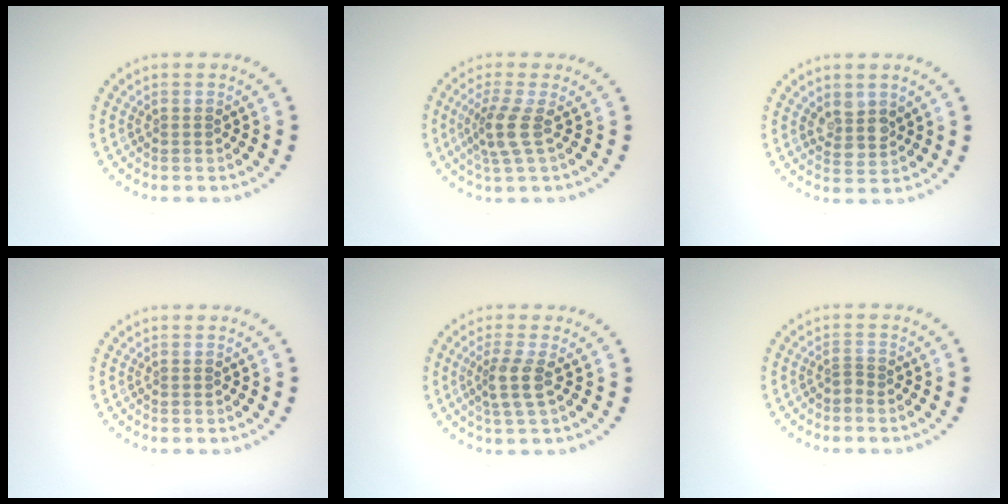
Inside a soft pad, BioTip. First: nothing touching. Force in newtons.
{"total": 2.7, "press": 2.2, "slide": 1.7}
{"total": 2.3, "press": 2.0, "slide": 1.1}
{"total": 0.0}
{"total": 2.4, "press": 2.0, "slide": 1.4}
{"total": 0.7, "press": 0.3, "slide": 0.7}